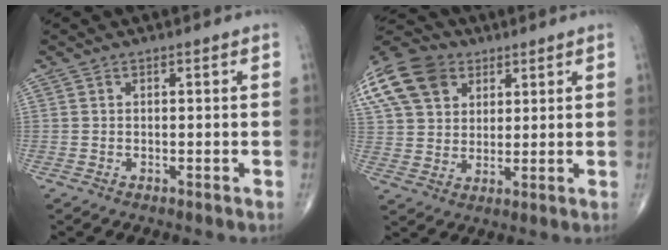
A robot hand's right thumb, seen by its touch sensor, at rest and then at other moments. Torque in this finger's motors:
{"motor_torque": [-0.62, 1.90, 0.74, 0.29, 0.12]}